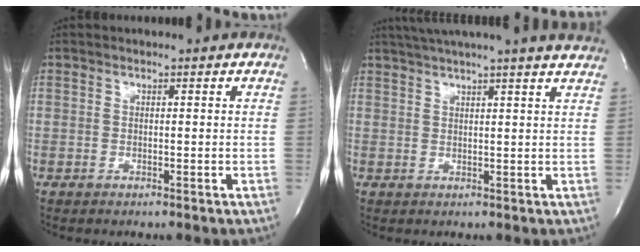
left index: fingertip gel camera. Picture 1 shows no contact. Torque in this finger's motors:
{"motor_torque": [0.65, -0.70, 0.22, 0.04]}